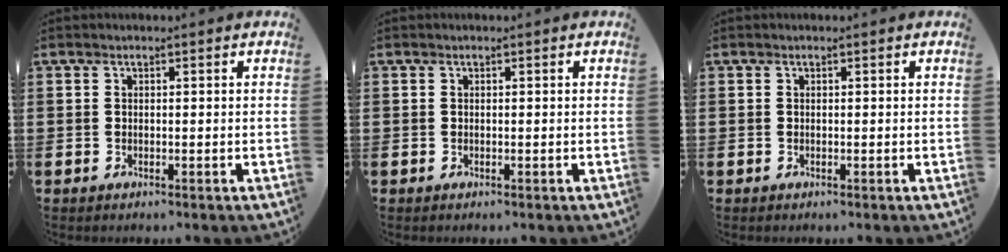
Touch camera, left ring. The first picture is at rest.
{"total": 0.0}
{"total": 0.0}